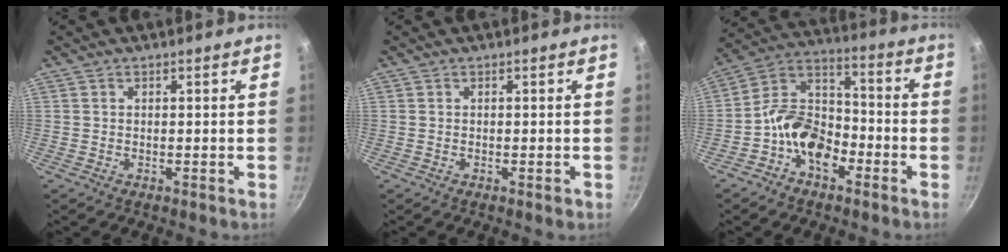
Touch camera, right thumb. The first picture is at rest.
{"total": 0.8, "force": [-0.4, 0.2, 0.7], "torque": [-0.011, 0.002, -0.007]}
{"total": 12.1, "force": [-5.5, 8.0, 7.3], "torque": [-0.100, 0.060, -0.121]}